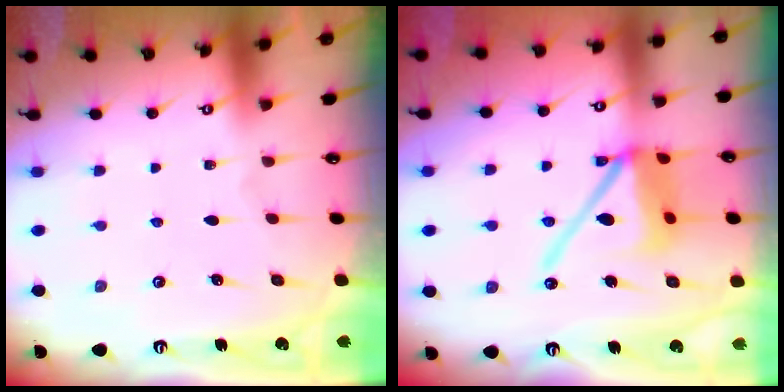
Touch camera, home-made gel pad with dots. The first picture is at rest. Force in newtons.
{"total": 13.7, "press": 13.6, "slide": 1.9}